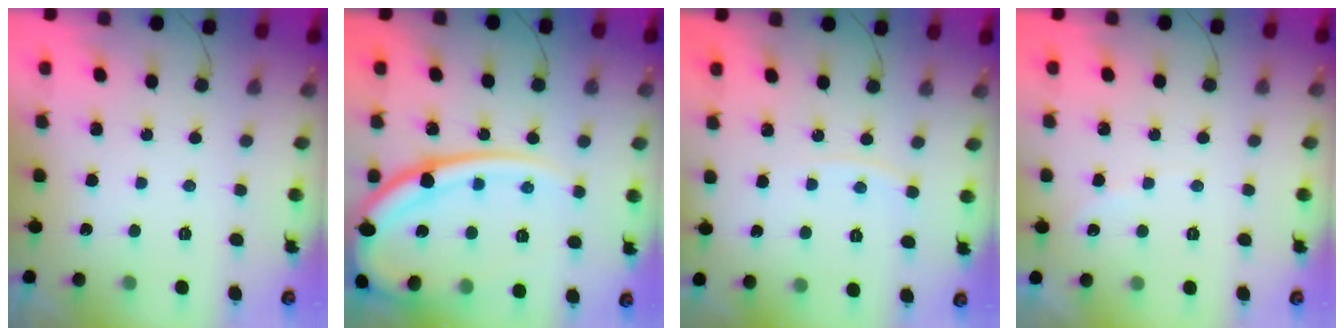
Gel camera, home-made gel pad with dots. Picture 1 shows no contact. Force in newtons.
{"total": 19.4, "press": 19.3, "slide": 2.0}
{"total": 3.6, "press": 3.6, "slide": 0.5}
{"total": 2.8, "press": 2.8, "slide": 0.5}